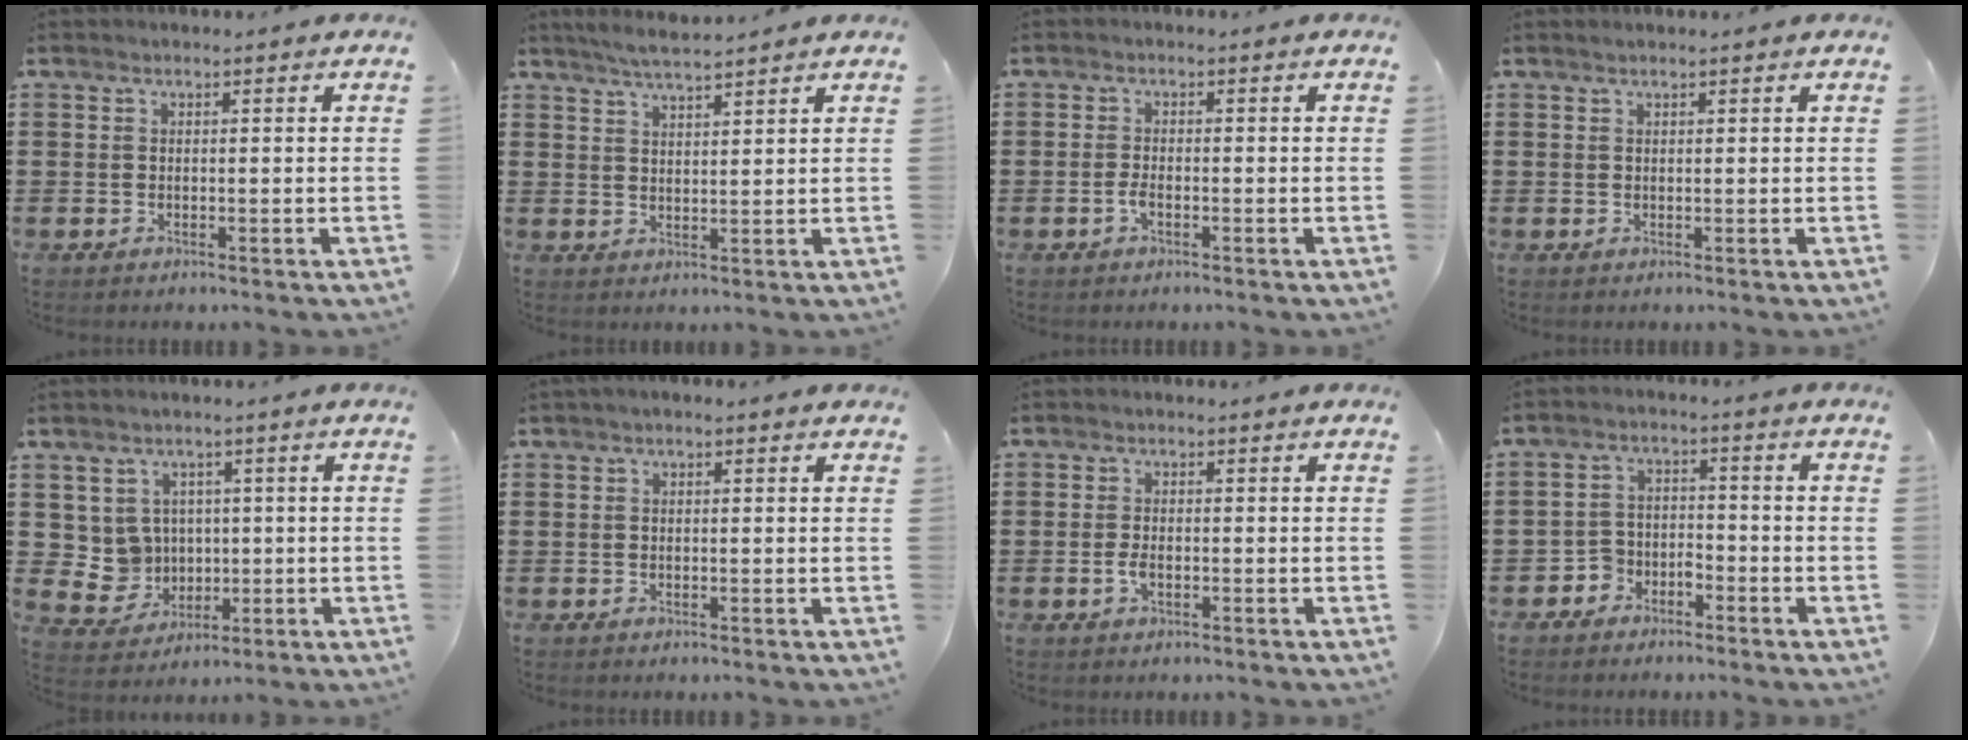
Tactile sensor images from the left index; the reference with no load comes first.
{"total": 3.8, "force": [3.6, 0.0, 1.4], "torque": [-0.037, -0.003, 0.065]}
{"total": 1.5, "force": [-0.7, 0.5, 1.3], "torque": [-0.034, -0.003, -0.014]}
{"total": 0.6, "force": [0.5, -0.1, 0.4], "torque": [-0.006, 0.000, 0.009]}
{"total": 5.5, "force": [1.3, 5.3, 0.9], "torque": [-0.047, 0.000, 0.030]}
{"total": 0.7, "force": [0.1, 0.1, 0.6], "torque": [-0.012, 0.000, 0.002]}
{"total": 1.9, "force": [-0.5, 0.9, 1.7], "torque": [-0.048, -0.005, -0.014]}
{"total": 3.3, "force": [-2.9, 1.6, 0.2], "torque": [-0.013, 0.007, -0.062]}